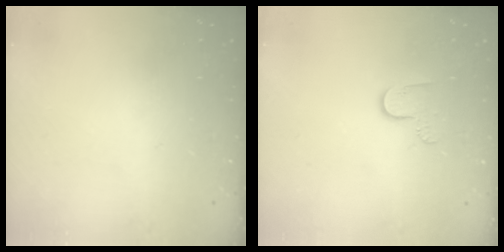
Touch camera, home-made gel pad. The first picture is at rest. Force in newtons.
{"total": 5.2, "press": 5.2, "slide": 0.5}